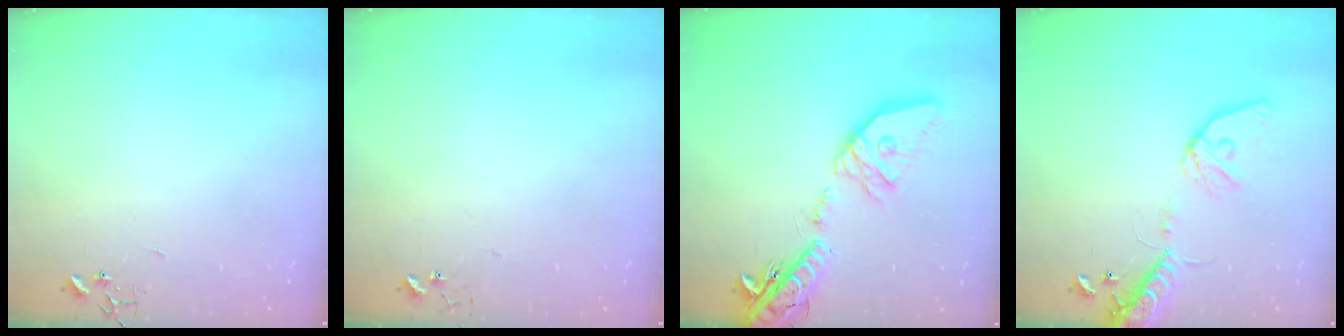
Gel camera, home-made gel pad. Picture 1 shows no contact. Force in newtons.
{"total": 5.2, "press": 5.2, "slide": 0.4}
{"total": 23.6, "press": 23.3, "slide": 3.8}
{"total": 14.1, "press": 13.8, "slide": 3.0}